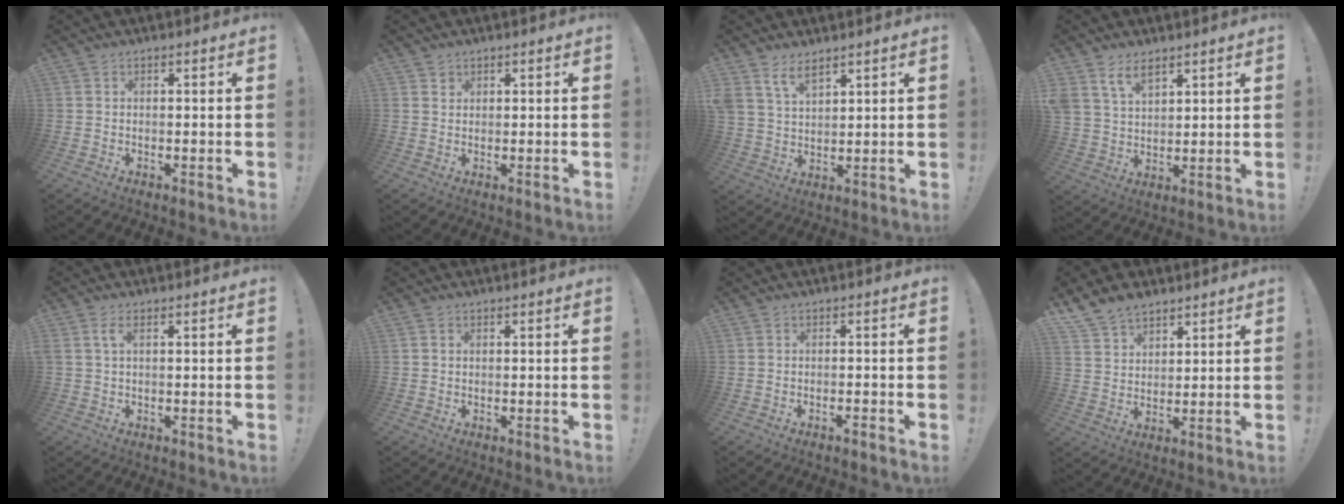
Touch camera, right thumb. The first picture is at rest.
{"total": 1.3, "force": [0.9, 0.9, 0.2], "torque": [0.003, -0.005, 0.015]}
{"total": 6.9, "force": [5.1, 3.1, 3.4], "torque": [-0.069, -0.020, 0.098]}
{"total": 7.8, "force": [5.4, 4.2, 3.7], "torque": [-0.077, -0.015, 0.105]}
{"total": 2.7, "force": [0.9, 0.7, 2.5], "torque": [-0.055, 0.004, 0.016]}
{"total": 0.7, "force": [0.1, 0.7, 0.1], "torque": [-0.011, 0.007, 0.004]}
{"total": 1.5, "force": [-1.1, 0.1, 1.0], "torque": [-0.015, 0.000, -0.019]}
{"total": 8.1, "force": [6.4, 4.4, 2.4], "torque": [-0.051, -0.036, 0.127]}